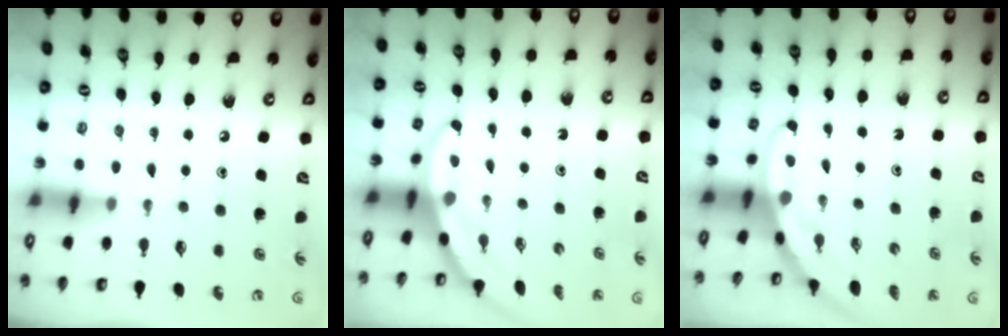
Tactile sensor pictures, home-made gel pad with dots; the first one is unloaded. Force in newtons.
{"total": 3.2, "press": 3.2, "slide": 0.1}
{"total": 3.2, "press": 3.2, "slide": 0.1}